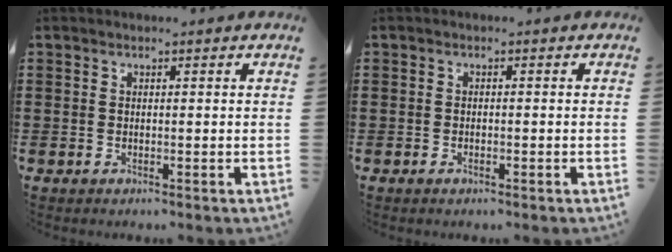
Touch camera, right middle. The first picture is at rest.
{"total": 0.6, "force": [-0.5, 0.3, 0.2], "torque": [-0.007, -0.003, -0.008]}